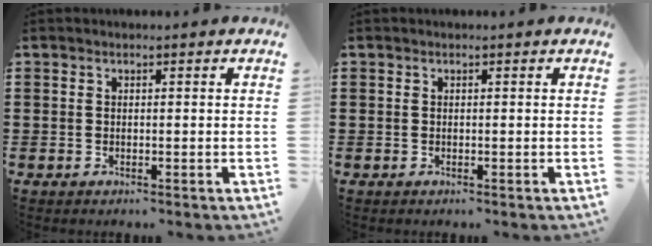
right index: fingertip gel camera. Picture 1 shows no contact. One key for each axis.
{"total": 0.0}